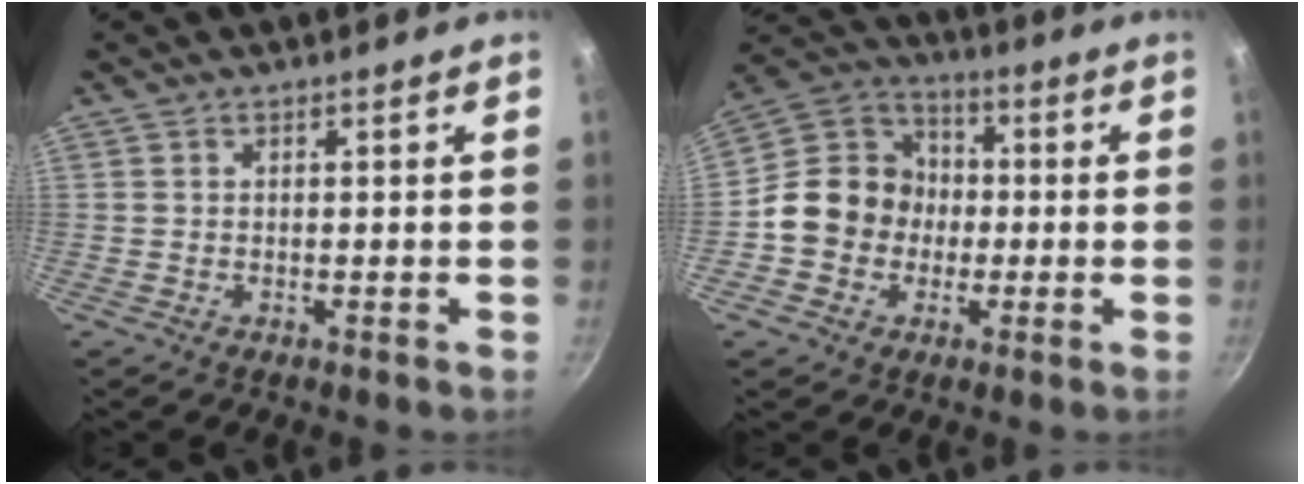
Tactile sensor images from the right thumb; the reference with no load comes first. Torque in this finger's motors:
{"motor_torque": [0.89, 1.90, 0.64, -0.92, 0.20]}